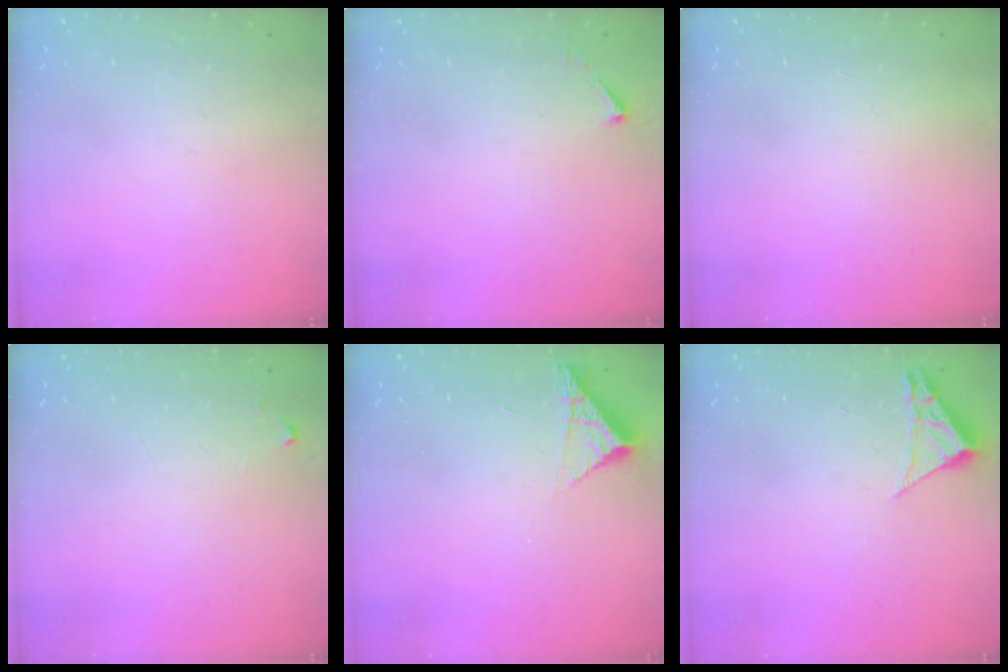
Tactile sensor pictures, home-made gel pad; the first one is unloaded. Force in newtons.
{"total": 2.7, "press": 2.7, "slide": 0.3}
{"total": 1.7, "press": 1.6, "slide": 0.1}
{"total": 4.4, "press": 4.4, "slide": 0.7}
{"total": 4.3, "press": 4.3, "slide": 0.3}
{"total": 2.3, "press": 2.3, "slide": 0.4}